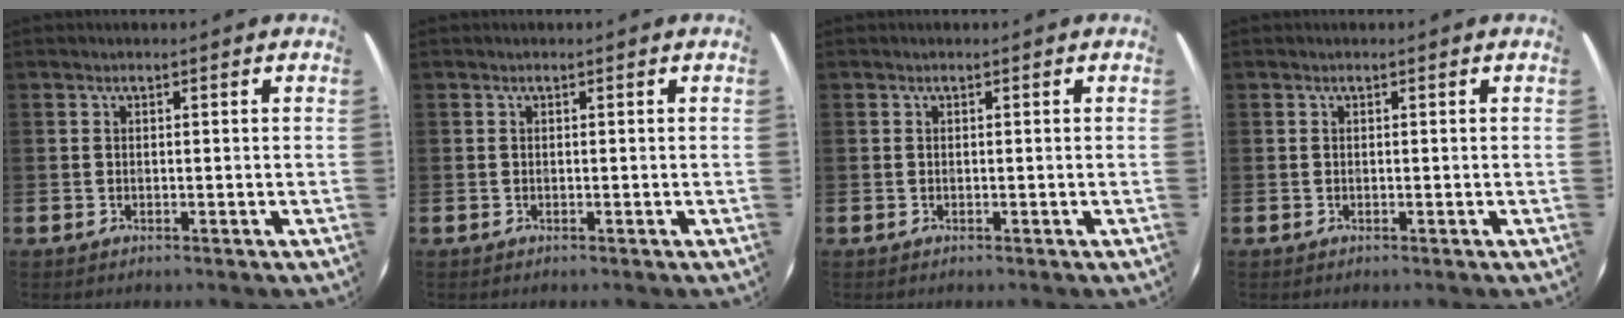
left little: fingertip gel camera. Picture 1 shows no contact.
{"total": 0.0}
{"total": 0.0}
{"total": 0.0}